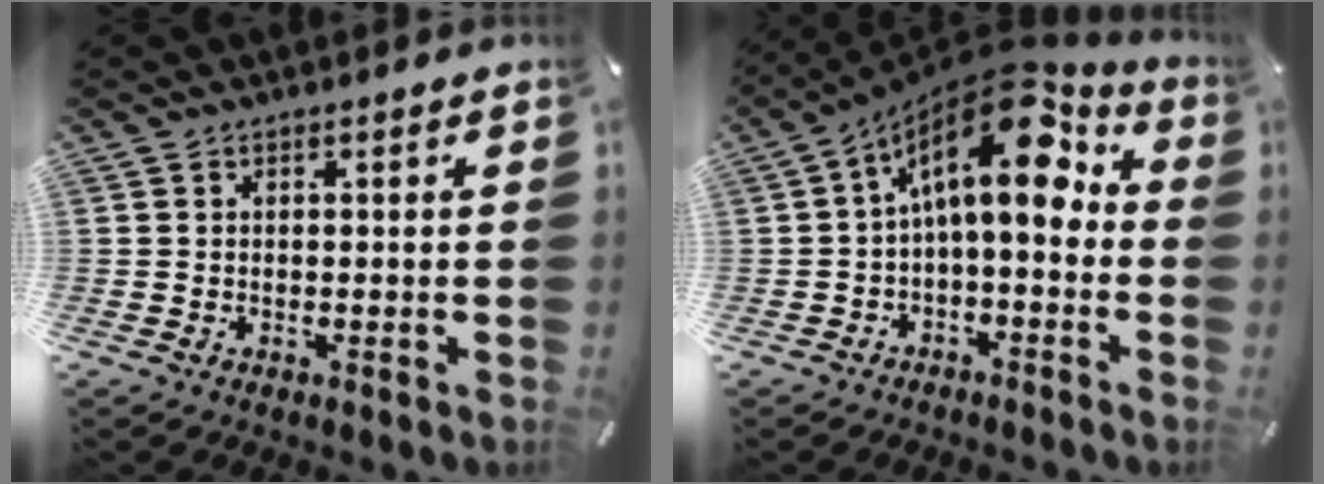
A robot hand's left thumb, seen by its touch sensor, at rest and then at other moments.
{"total": 16.5, "force": [5.8, 7.6, 13.4], "torque": [-0.220, -0.039, 0.092]}